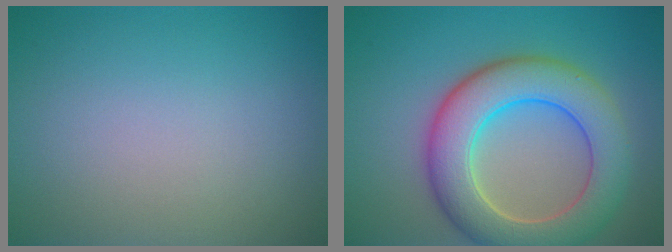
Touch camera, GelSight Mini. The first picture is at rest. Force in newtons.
{"total": 8.5, "press": 8.5, "slide": 0.5}